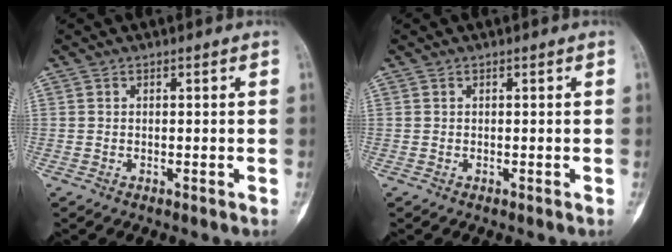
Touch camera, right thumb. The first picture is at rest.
{"total": 0.0}